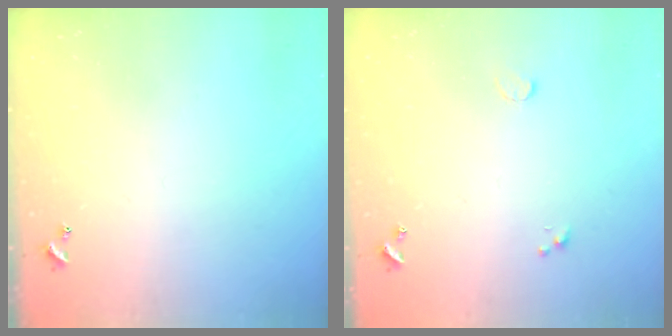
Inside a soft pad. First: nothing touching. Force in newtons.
{"total": 0.5, "press": 0.4, "slide": 0.3}